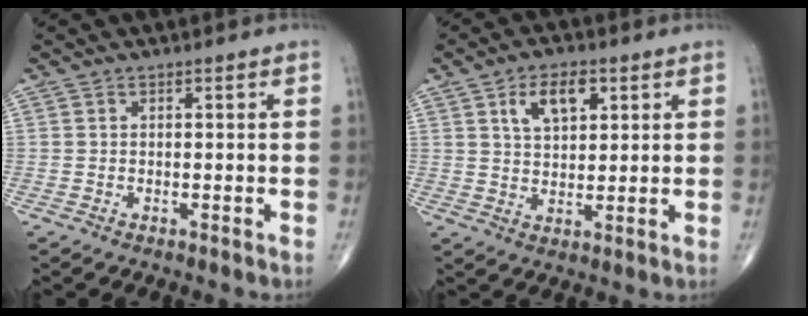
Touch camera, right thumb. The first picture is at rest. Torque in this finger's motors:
{"motor_torque": [-0.02, 0.10, 0.10, 0.03, 0.08]}